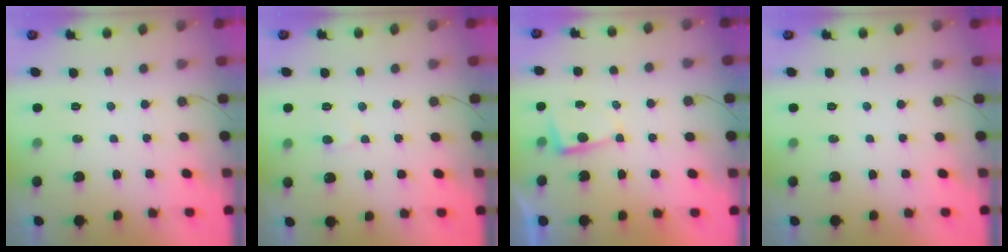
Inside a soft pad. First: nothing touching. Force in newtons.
{"total": 5.2, "press": 5.1, "slide": 0.5}
{"total": 2.4, "press": 2.3, "slide": 0.4}
{"total": 0.0}